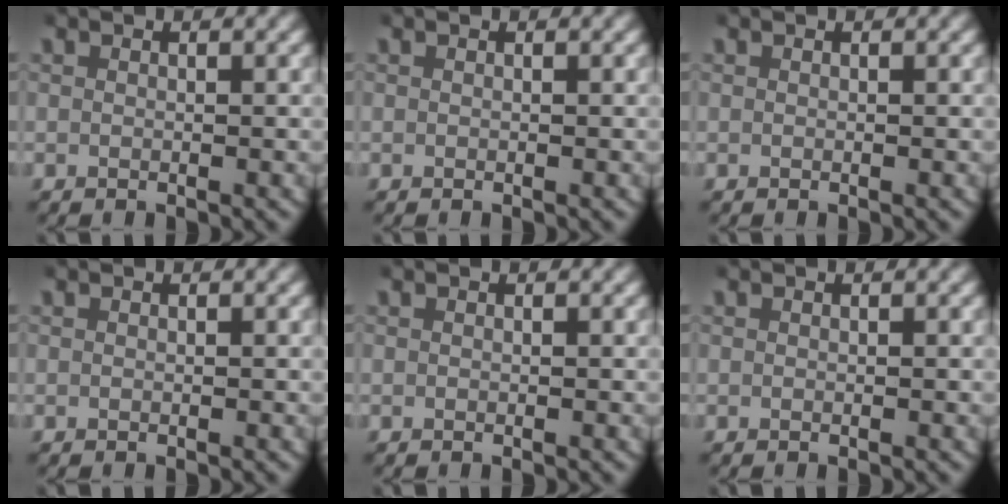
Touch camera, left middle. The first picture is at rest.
{"total": 0.0}
{"total": 0.0}
{"total": 0.0}
{"total": 0.0}
{"total": 0.0}